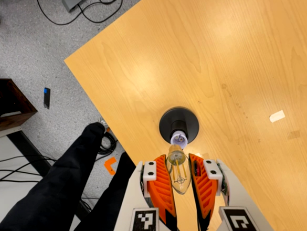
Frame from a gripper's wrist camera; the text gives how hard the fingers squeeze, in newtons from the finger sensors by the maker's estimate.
{"total": 21.1, "left": 25.1, "right": 17.1}